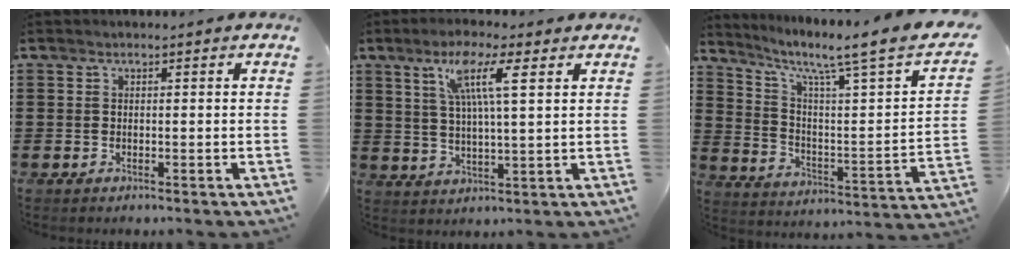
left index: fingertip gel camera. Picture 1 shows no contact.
{"total": 8.3, "force": [4.1, 1.5, 7.1], "torque": [-0.142, 0.006, 0.067]}
{"total": 6.2, "force": [4.2, -0.1, 4.6], "torque": [-0.106, -0.042, 0.056]}